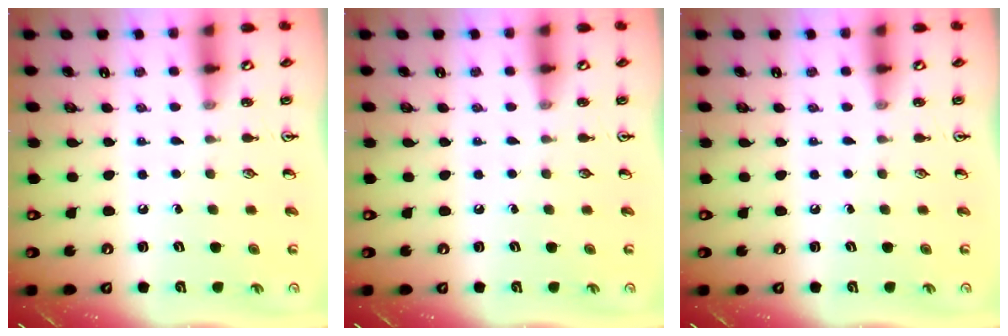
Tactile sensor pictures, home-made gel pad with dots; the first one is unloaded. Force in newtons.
{"total": 0.0}
{"total": 0.0}